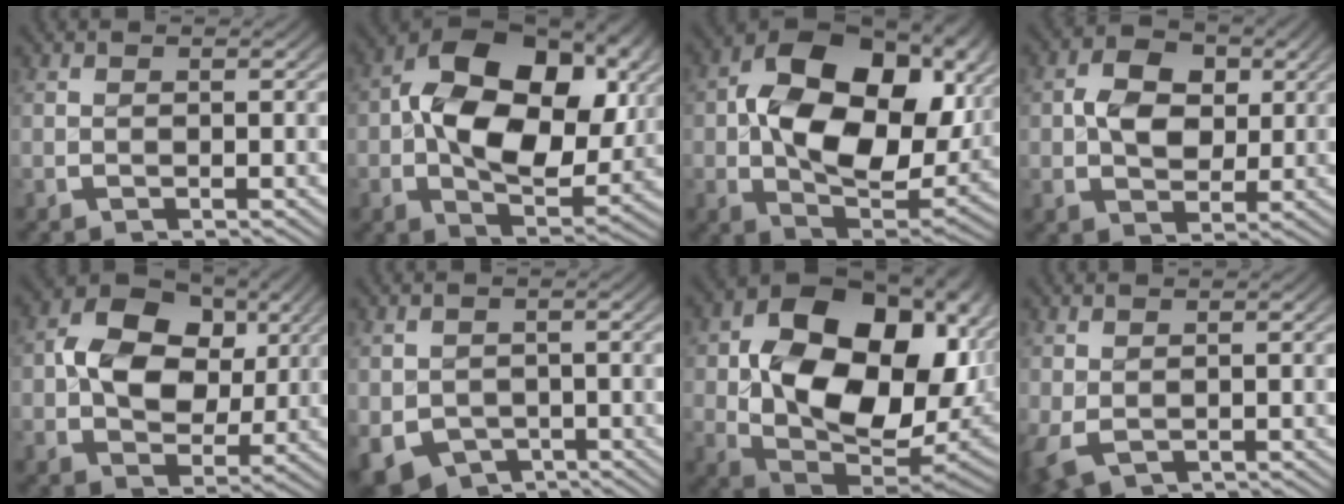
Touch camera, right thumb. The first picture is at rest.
{"total": 16.9, "force": [1.3, 11.5, 12.4], "torque": [-0.221, -0.027, 0.018]}
{"total": 19.4, "force": [2.0, 13.0, 14.3], "torque": [-0.255, -0.030, 0.031]}
{"total": 5.6, "force": [0.8, 4.4, 3.5], "torque": [-0.058, -0.018, 0.018]}
{"total": 10.1, "force": [1.4, 7.9, 6.1], "torque": [-0.120, -0.021, 0.022]}
{"total": 7.6, "force": [-4.1, 5.7, 2.9], "torque": [-0.077, -0.048, -0.051]}
{"total": 24.5, "force": [1.2, 16.9, 17.7], "torque": [-0.317, -0.059, 0.038]}
{"total": 1.9, "force": [-0.3, 1.5, 1.1], "torque": [-0.028, -0.013, 0.007]}